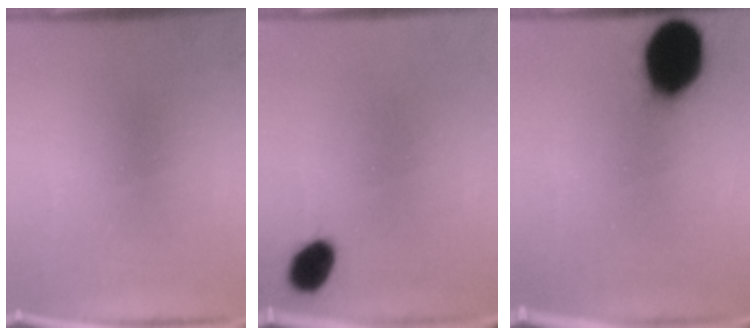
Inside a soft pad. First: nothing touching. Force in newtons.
{"total": 5.4}
{"total": 16.8}